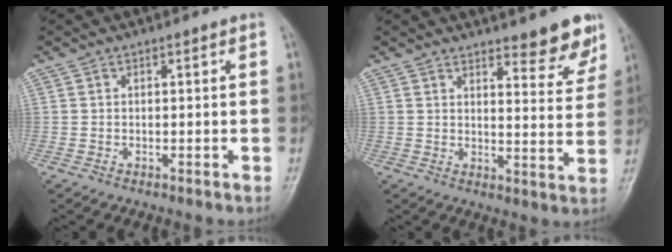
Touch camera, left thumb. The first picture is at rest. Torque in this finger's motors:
{"motor_torque": [0.34, 0.22, 0.03, -0.18, 0.09]}